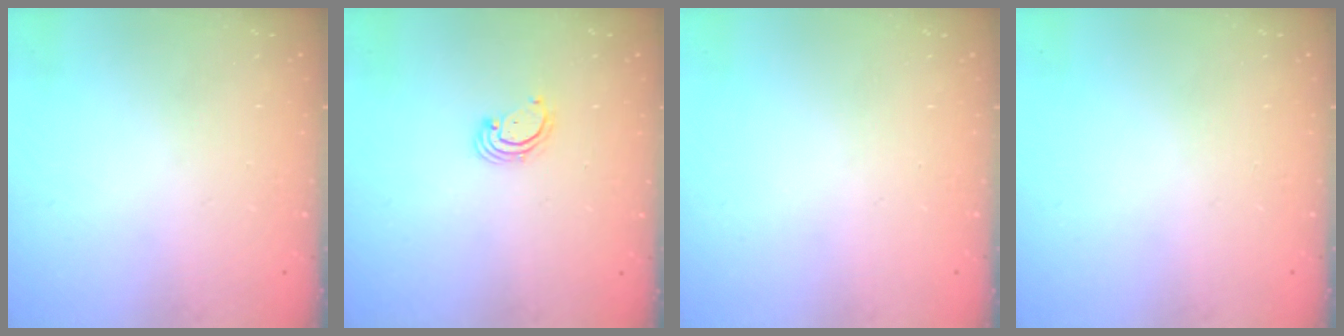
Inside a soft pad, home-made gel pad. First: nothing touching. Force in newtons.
{"total": 2.5, "press": 2.5, "slide": 0.3}
{"total": 0.0}
{"total": 0.0}